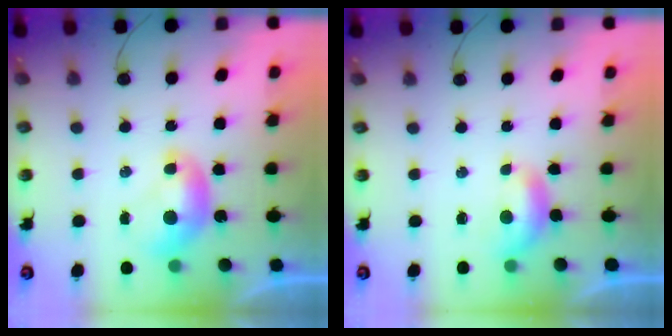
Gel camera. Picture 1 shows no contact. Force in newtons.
{"total": 1.2, "press": 1.1, "slide": 0.5}